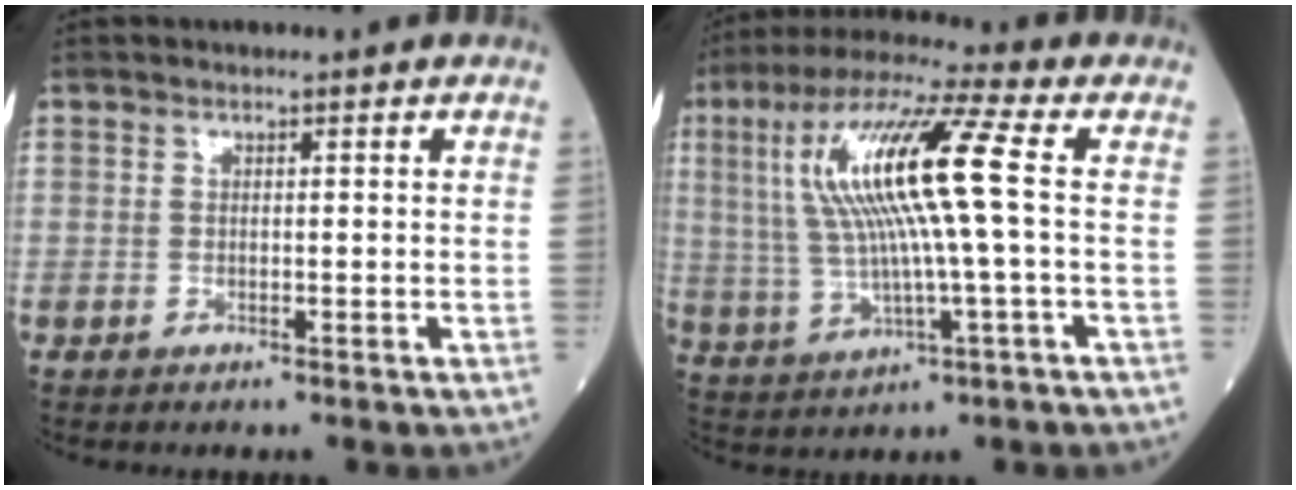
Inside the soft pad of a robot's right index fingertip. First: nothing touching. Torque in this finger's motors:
{"motor_torque": [1.70, 0.44, 1.06, 0.21]}